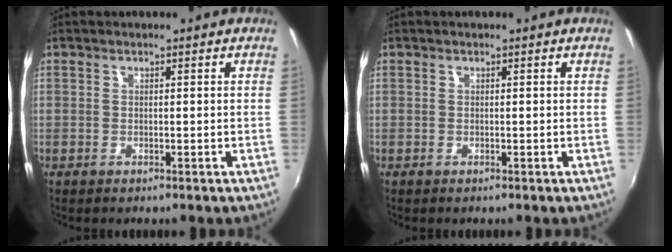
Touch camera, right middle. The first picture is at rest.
{"total": 0.0}